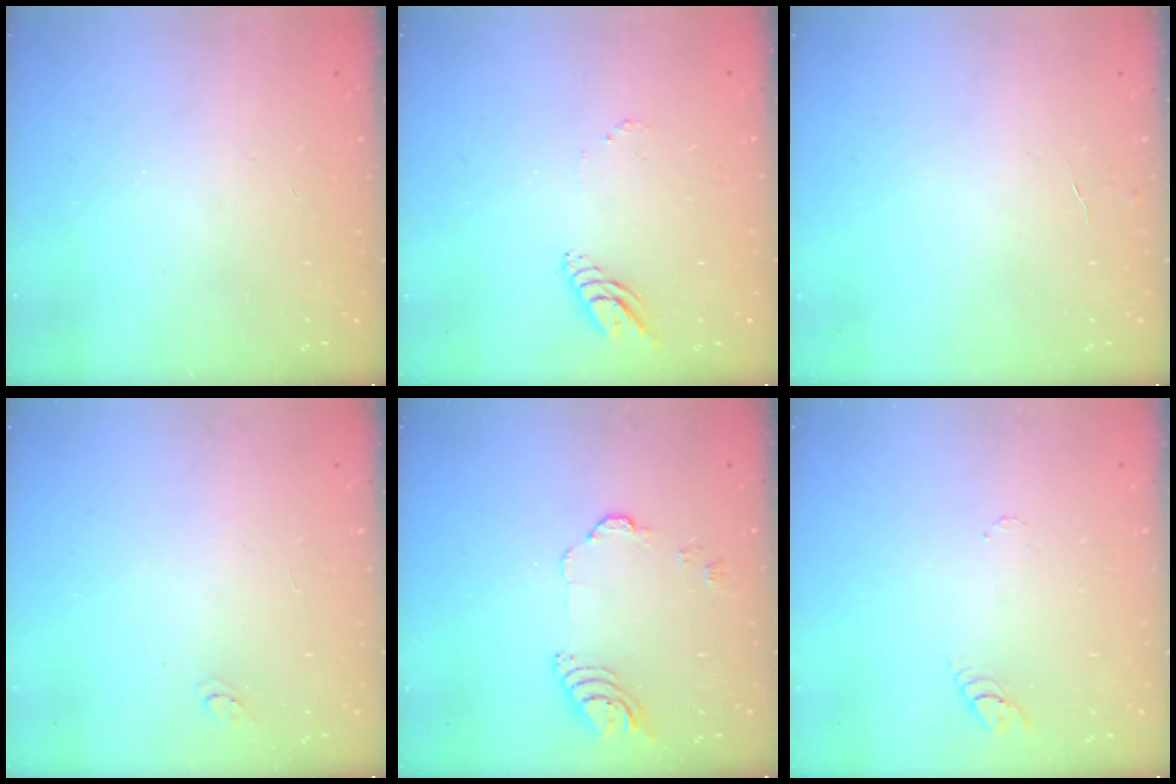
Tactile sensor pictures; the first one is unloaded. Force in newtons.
{"total": 6.2, "press": 6.2, "slide": 0.5}
{"total": 3.6, "press": 3.6, "slide": 0.3}
{"total": 3.2, "press": 3.2, "slide": 0.3}
{"total": 7.3, "press": 7.3, "slide": 0.6}
{"total": 2.9, "press": 2.9, "slide": 0.4}